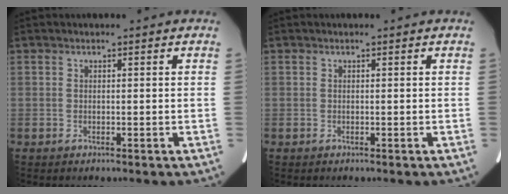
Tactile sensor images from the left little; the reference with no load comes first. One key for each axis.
{"total": 0.0}